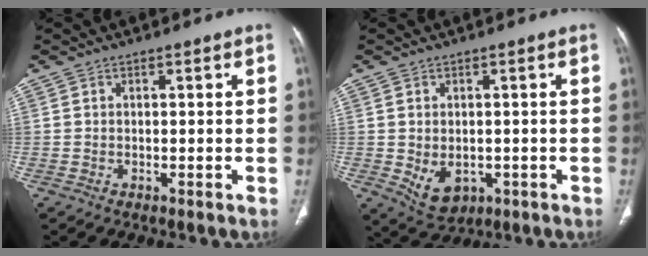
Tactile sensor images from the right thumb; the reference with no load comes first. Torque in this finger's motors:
{"motor_torque": [-0.31, 0.36, -0.27, -0.05, 0.12]}